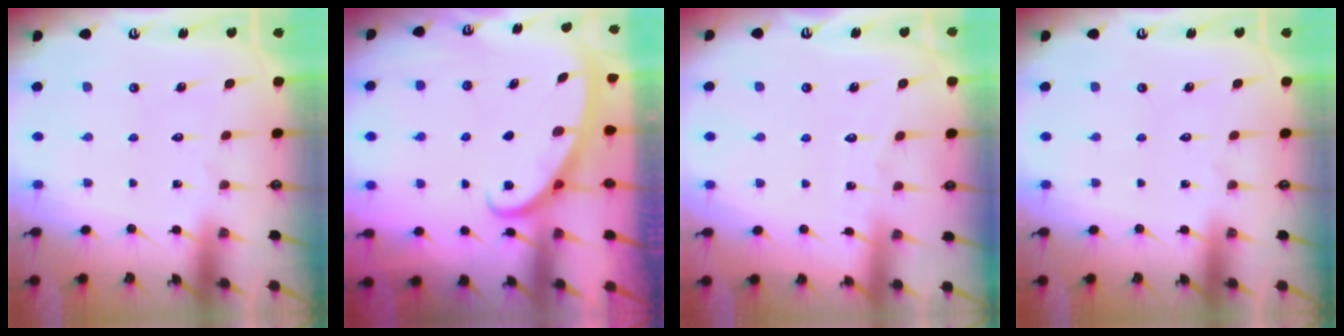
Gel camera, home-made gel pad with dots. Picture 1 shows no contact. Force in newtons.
{"total": 2.7, "press": 2.7, "slide": 0.3}
{"total": 3.4, "press": 3.4, "slide": 0.4}
{"total": 0.0}